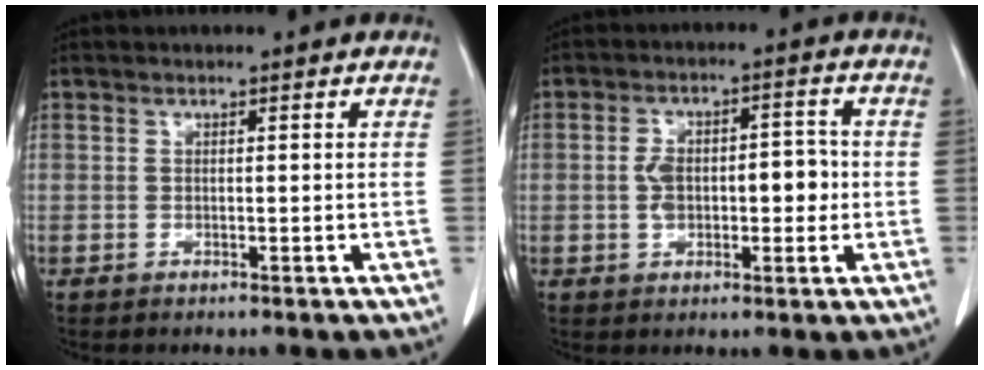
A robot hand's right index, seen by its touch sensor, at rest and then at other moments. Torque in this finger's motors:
{"motor_torque": [0.24, -0.03, 0.24, 0.05]}